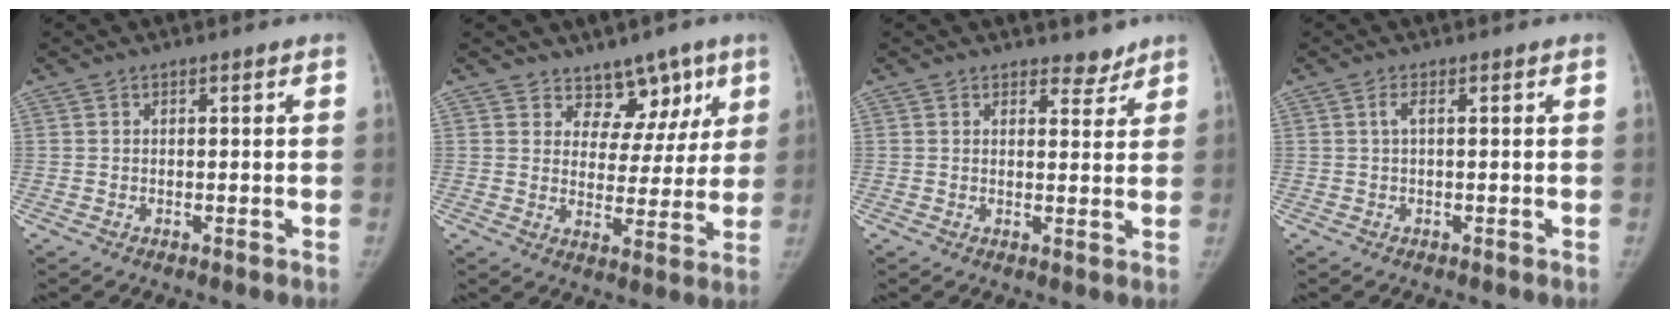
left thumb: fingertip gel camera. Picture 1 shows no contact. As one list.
[{"total": 8.3, "force": [5.7, 5.6, 2.4], "torque": [0.023, -0.029, 0.085]}, {"total": 3.0, "force": [2.6, 1.4, 0.4], "torque": [0.016, -0.019, 0.033]}, {"total": 1.2, "force": [0.2, 0.2, 1.2], "torque": [-0.033, 0.004, 0.003]}]